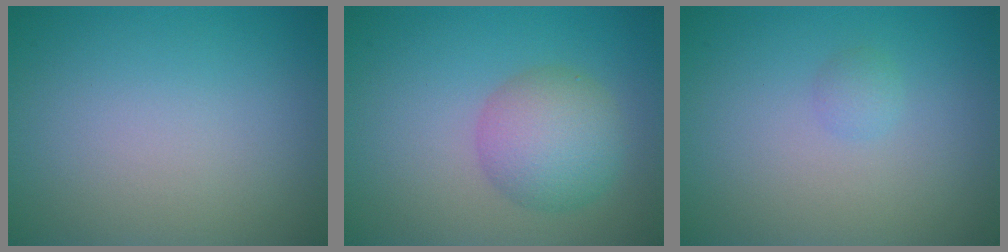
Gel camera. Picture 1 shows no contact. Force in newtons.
{"total": 4.8, "press": 4.8, "slide": 0.2}
{"total": 0.8, "press": 0.8, "slide": 0.0}